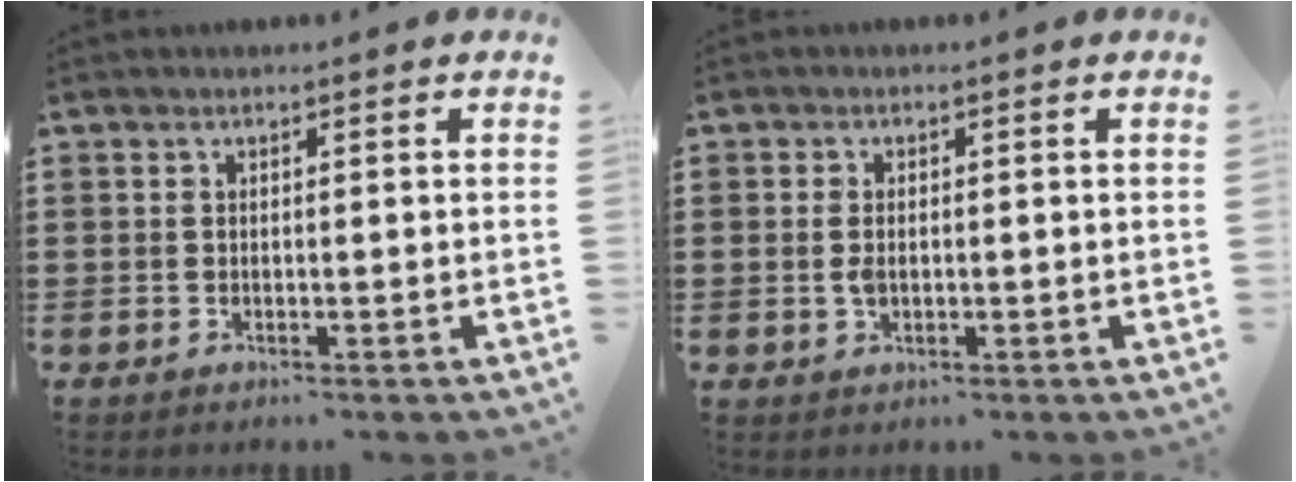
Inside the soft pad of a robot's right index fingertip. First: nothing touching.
{"total": 2.2, "force": [-0.1, 1.3, 1.8], "torque": [-0.043, 0.001, -0.005]}